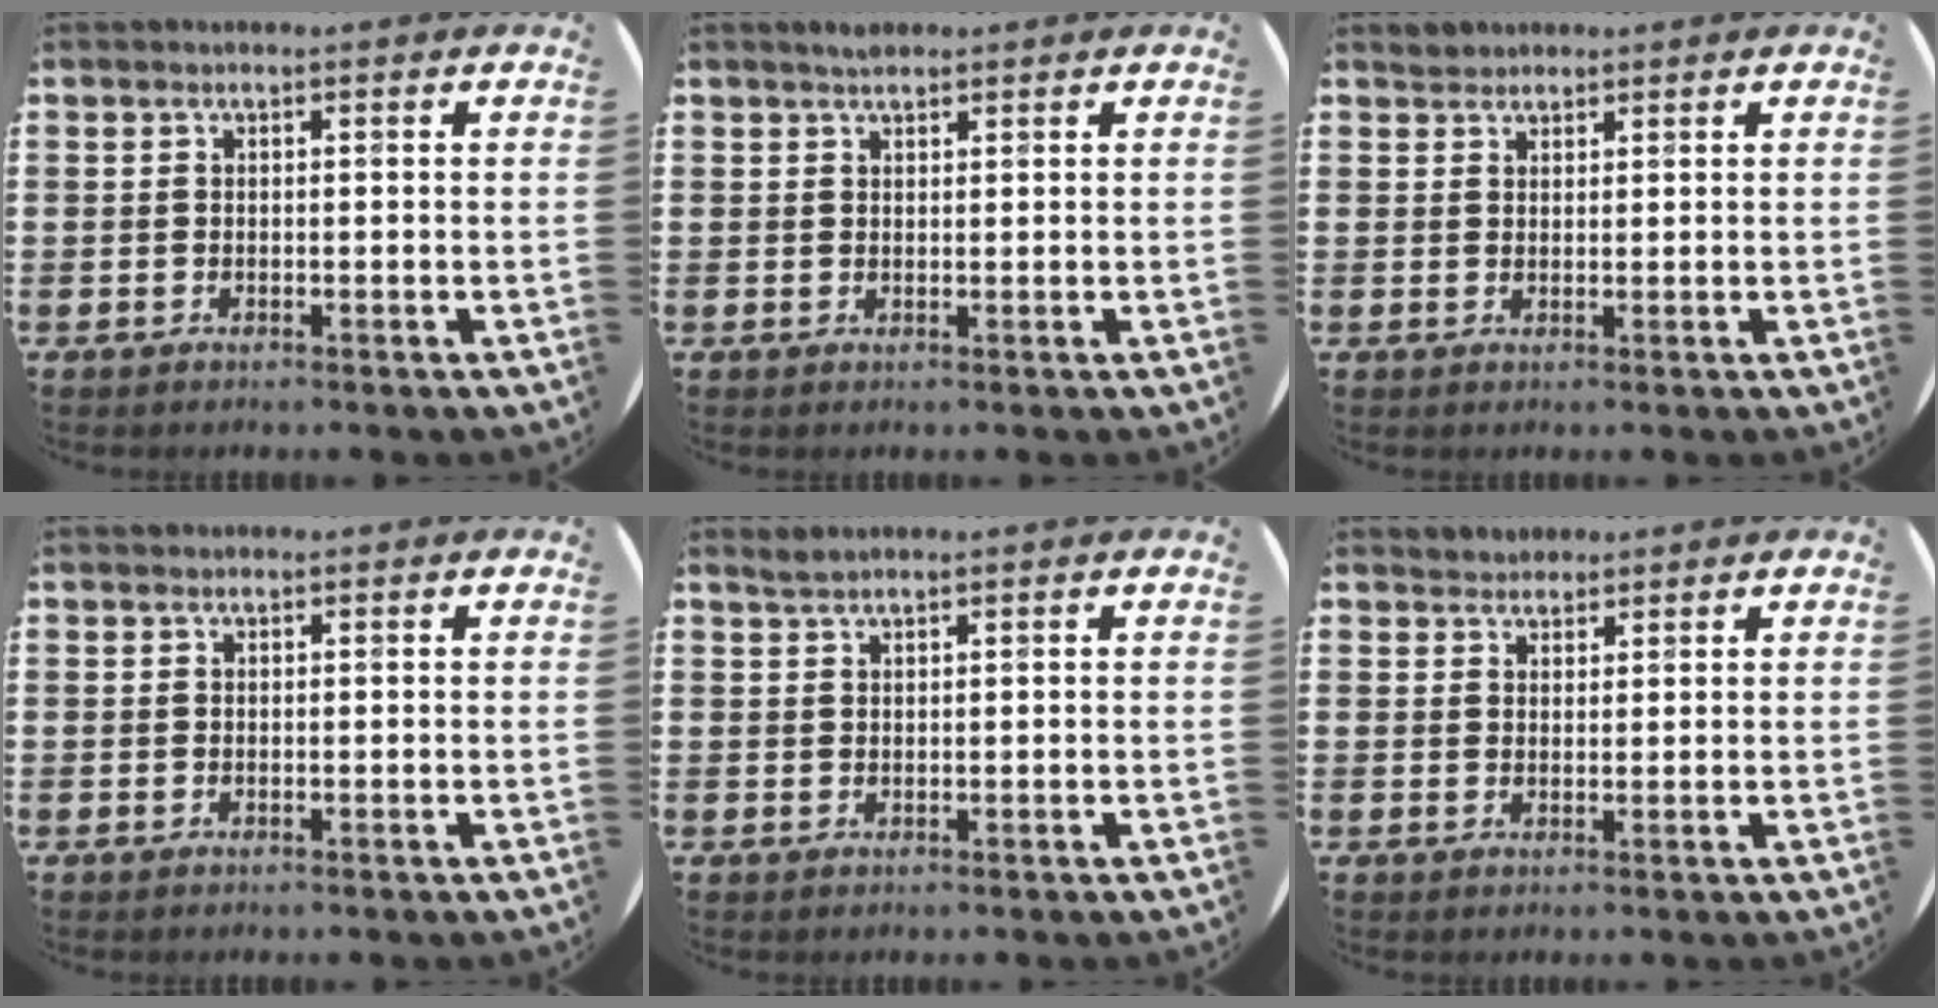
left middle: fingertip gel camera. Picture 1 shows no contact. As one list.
[{"total": 1.3, "force": [1.2, 0.3, 0.3], "torque": [-0.005, 0.004, 0.022]}, {"total": 1.5, "force": [1.4, 0.5, -0.3], "torque": [0.010, -0.001, 0.027]}, {"total": 0.0}, {"total": 1.0, "force": [1.0, -0.1, 0.1], "torque": [-0.002, 0.000, 0.020]}, {"total": 1.8, "force": [1.7, 0.6, -0.3], "torque": [0.004, 0.004, 0.034]}]